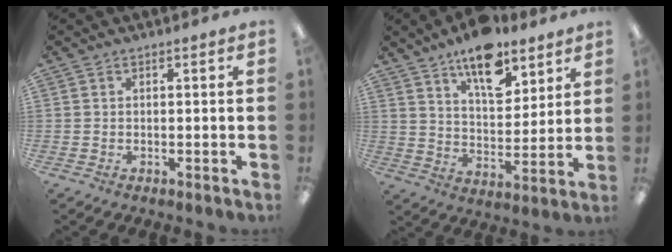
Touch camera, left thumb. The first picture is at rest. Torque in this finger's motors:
{"motor_torque": [0.44, 0.46, 1.44, -1.33, 0.19]}